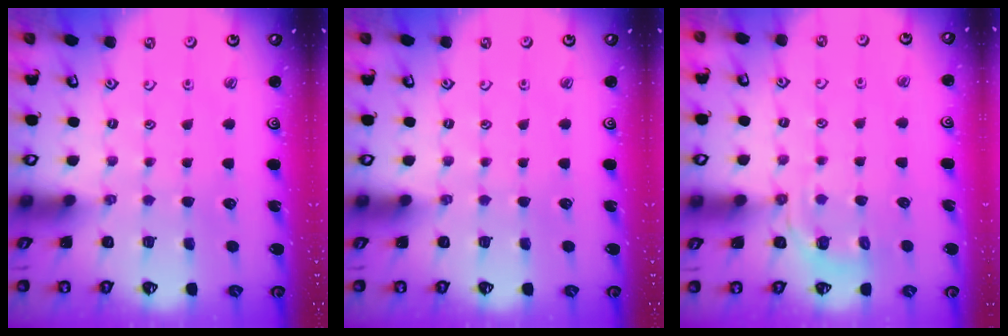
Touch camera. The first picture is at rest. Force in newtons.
{"total": 0.0}
{"total": 4.5, "press": 4.3, "slide": 1.5}